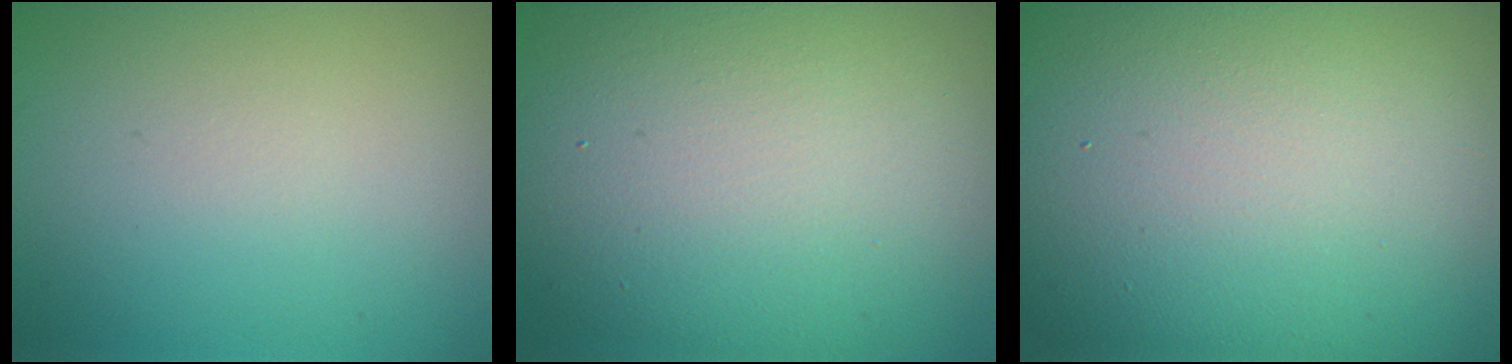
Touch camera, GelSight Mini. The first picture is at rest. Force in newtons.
{"total": 14.7, "press": 14.7, "slide": 0.6}
{"total": 22.3, "press": 22.3, "slide": 1.1}